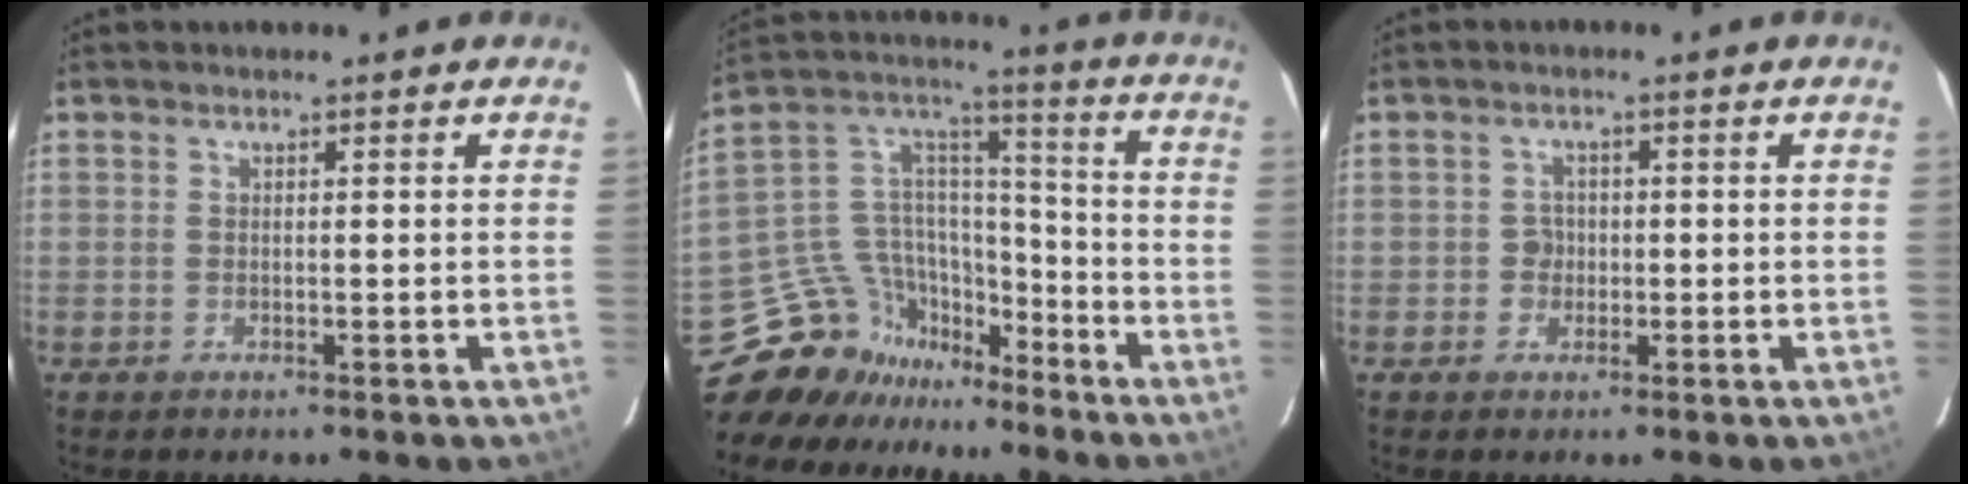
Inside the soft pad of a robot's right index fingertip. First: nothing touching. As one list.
[{"total": 16.4, "force": [-13.5, 9.0, 2.3], "torque": [-0.054, 0.087, -0.231]}, {"total": 2.1, "force": [-0.4, 1.9, 0.7], "torque": [-0.005, 0.006, -0.006]}]